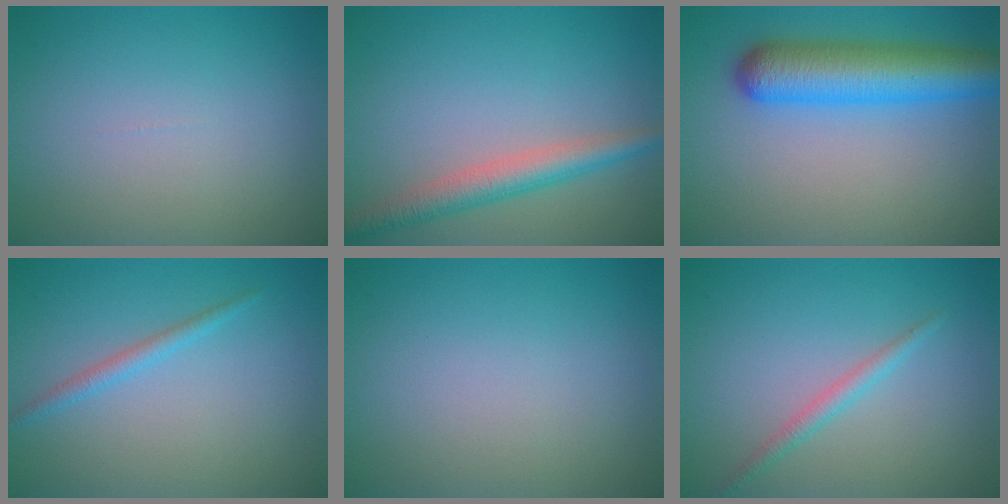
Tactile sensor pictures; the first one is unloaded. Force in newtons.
{"total": 3.6, "press": 3.6, "slide": 0.1}
{"total": 7.5, "press": 7.5, "slide": 0.2}
{"total": 1.4, "press": 1.4, "slide": 0.1}
{"total": 0.0}
{"total": 1.5, "press": 1.5, "slide": 0.0}